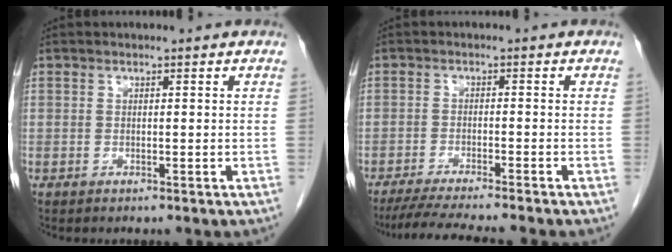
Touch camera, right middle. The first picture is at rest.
{"total": 9.3, "force": [-8.2, -0.9, 4.4], "torque": [-0.056, -0.022, -0.130]}